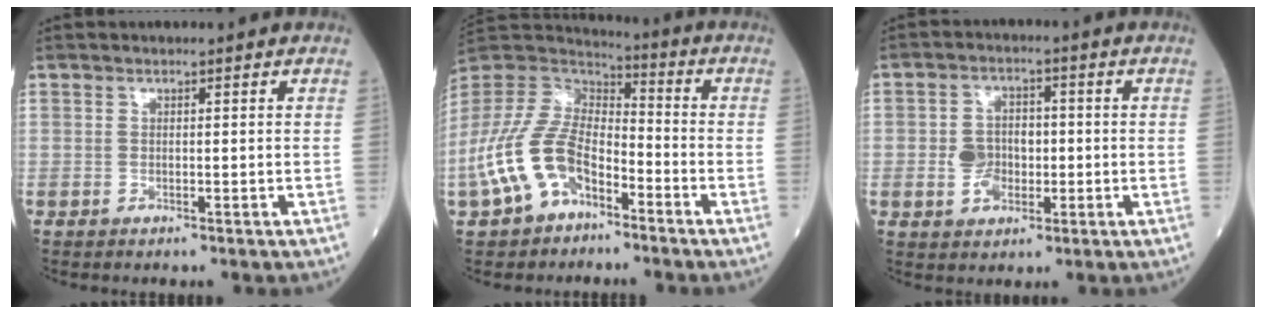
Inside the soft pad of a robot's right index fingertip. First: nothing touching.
{"total": 13.5, "force": [-6.4, 7.3, 9.3], "torque": [-0.214, 0.014, -0.126]}
{"total": 5.5, "force": [-1.0, 4.0, 3.6], "torque": [-0.070, 0.012, -0.016]}